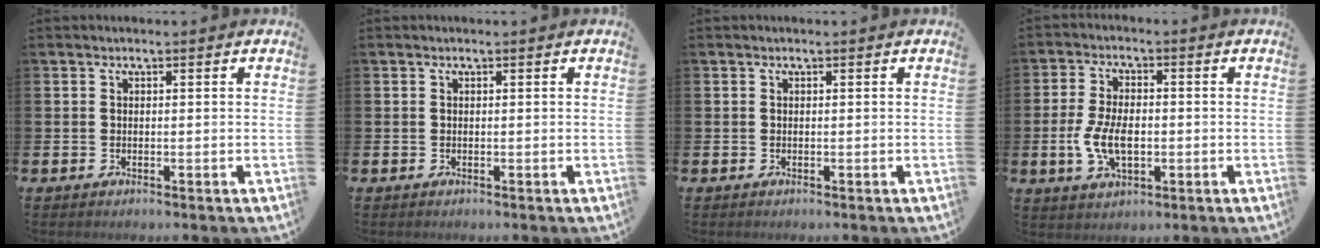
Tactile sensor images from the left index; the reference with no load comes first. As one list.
[{"total": 0.0}, {"total": 0.0}, {"total": 6.3, "force": [-0.9, 3.4, 5.2], "torque": [-0.104, -0.001, -0.021]}]